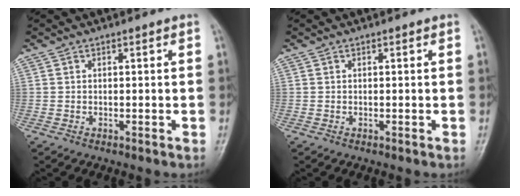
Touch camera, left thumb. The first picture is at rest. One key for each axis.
{"total": 0.0}